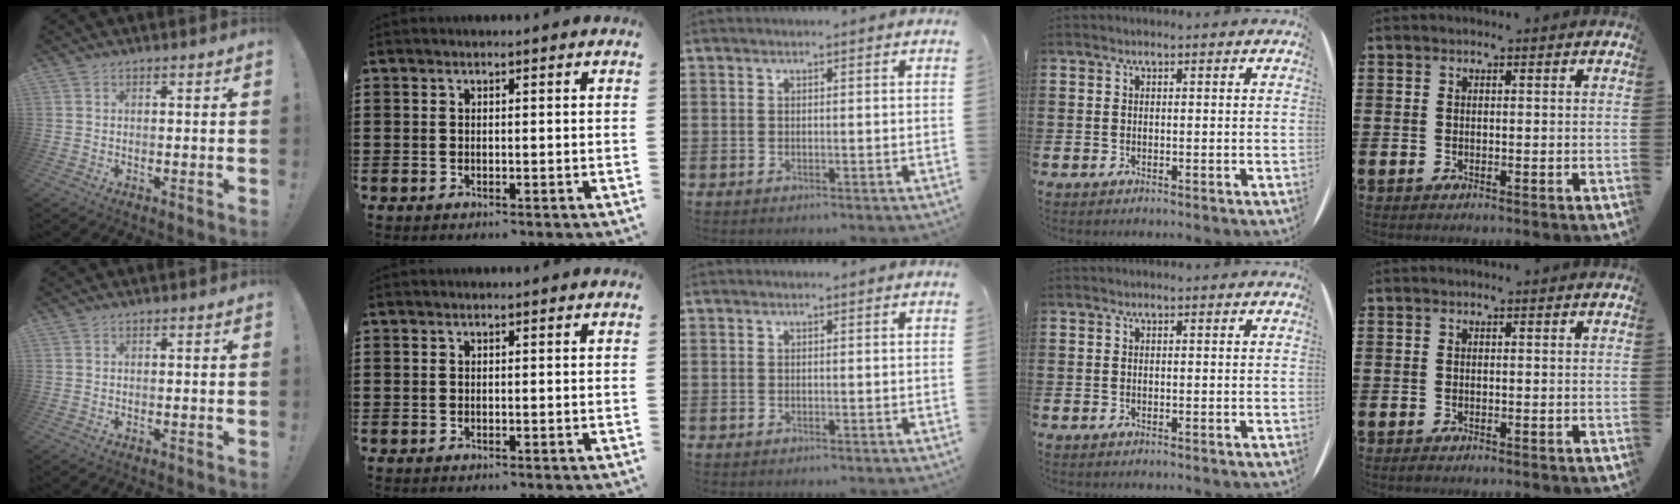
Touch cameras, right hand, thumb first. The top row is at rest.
{}